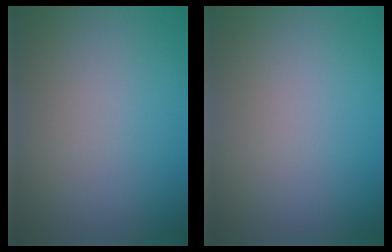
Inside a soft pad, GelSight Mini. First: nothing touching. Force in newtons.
{"total": 0.0}